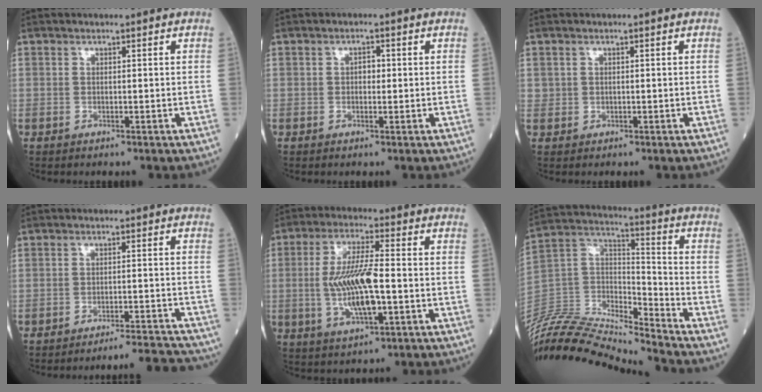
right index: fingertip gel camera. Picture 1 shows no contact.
{"total": 1.3, "force": [0.2, 0.8, 1.1], "torque": [-0.016, 0.003, 0.004]}
{"total": 0.7, "force": [0.2, 0.7, 0.1], "torque": [0.004, 0.004, 0.005]}
{"total": 8.8, "force": [-8.8, -1.0, 0.6], "torque": [0.003, 0.006, -0.114]}
{"total": 10.4, "force": [-1.4, 2.0, 10.1], "torque": [-0.205, 0.000, -0.021]}
{"total": 20.4, "force": [-19.5, 0.0, 5.9], "torque": [-0.124, 0.024, -0.354]}